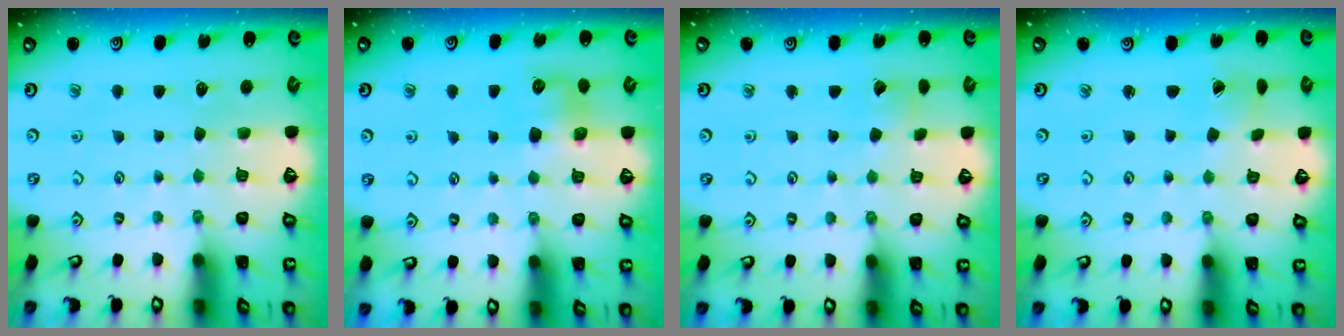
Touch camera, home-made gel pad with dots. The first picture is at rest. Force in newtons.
{"total": 8.3, "press": 8.3, "slide": 0.5}
{"total": 3.5, "press": 3.5, "slide": 0.5}
{"total": 1.0, "press": 1.0, "slide": 0.1}